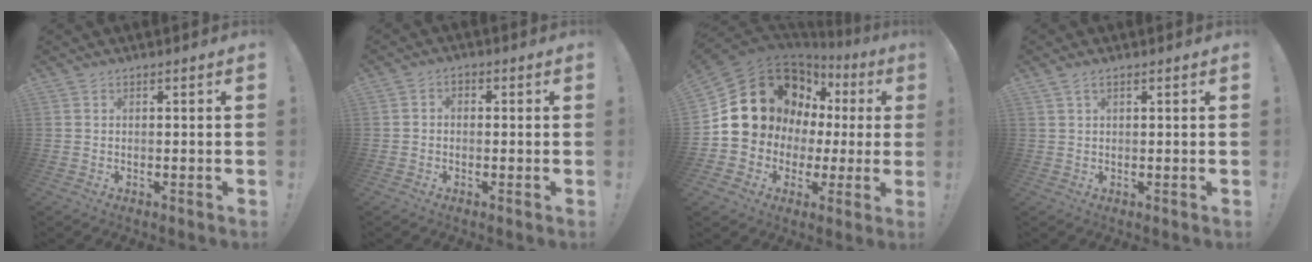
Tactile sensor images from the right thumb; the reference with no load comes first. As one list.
[{"total": 2.2, "force": [-1.1, 1.6, 1.1], "torque": [-0.017, 0.011, -0.021]}, {"total": 19.3, "force": [8.0, 14.4, 10.0], "torque": [-0.151, -0.046, 0.182]}, {"total": 2.4, "force": [1.4, 1.0, 1.7], "torque": [-0.031, 0.001, 0.025]}]